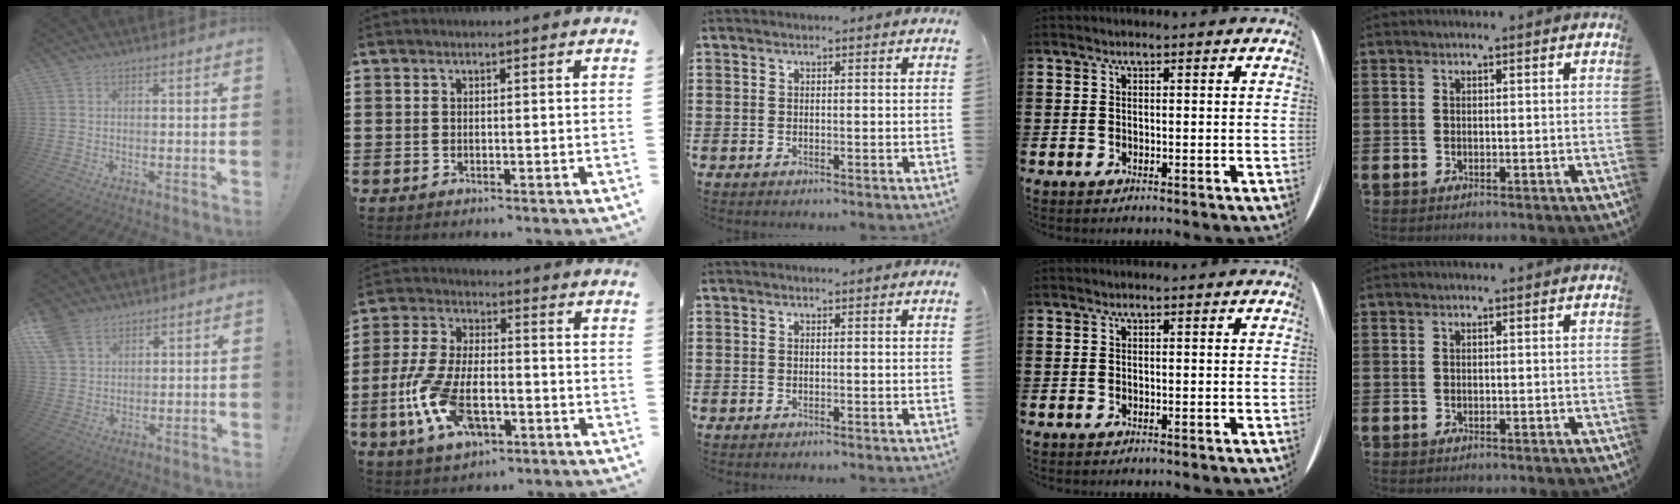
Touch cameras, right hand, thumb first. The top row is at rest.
{"thumb": {"total": 8.1, "force": [5.4, 5.2, 3.1], "torque": [-0.064, -0.019, 0.112]}, "index": {"total": 10.9, "force": [-3.9, 5.2, 8.8], "torque": [-0.214, -0.007, -0.076]}}